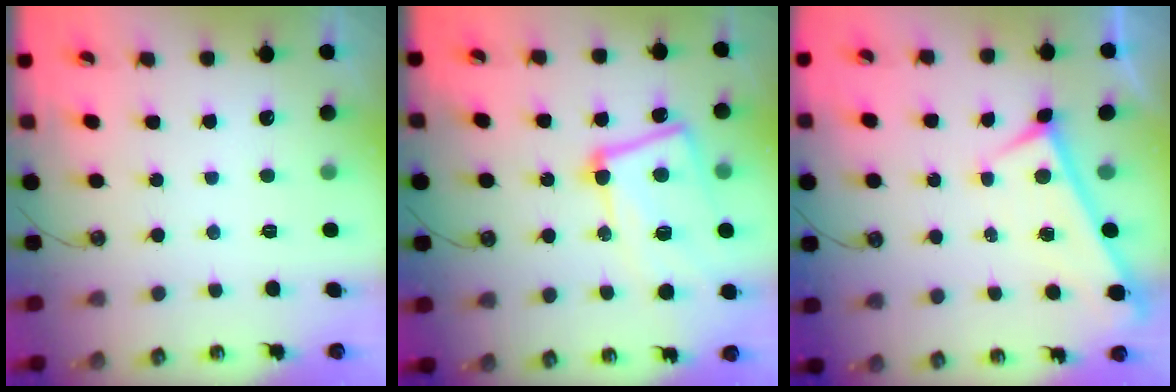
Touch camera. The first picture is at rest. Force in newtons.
{"total": 14.1, "press": 13.9, "slide": 2.5}
{"total": 0.0}